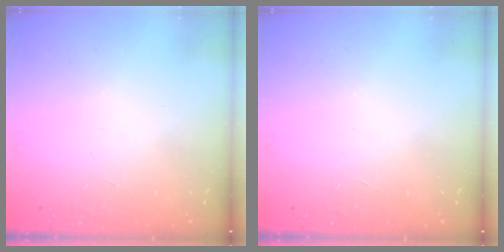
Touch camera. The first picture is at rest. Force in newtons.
{"total": 0.0}